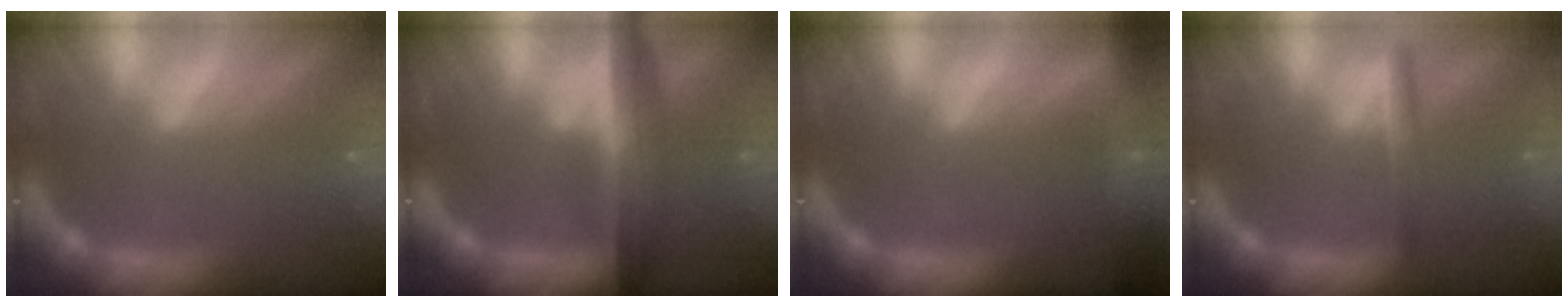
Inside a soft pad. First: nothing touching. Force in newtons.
{"total": 7.5}
{"total": 8.0}
{"total": 2.4}